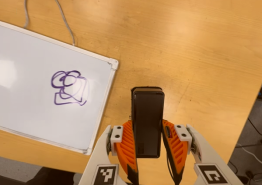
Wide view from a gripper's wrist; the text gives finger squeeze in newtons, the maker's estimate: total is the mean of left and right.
{"total": 5.2, "left": 3.4, "right": 7.0}